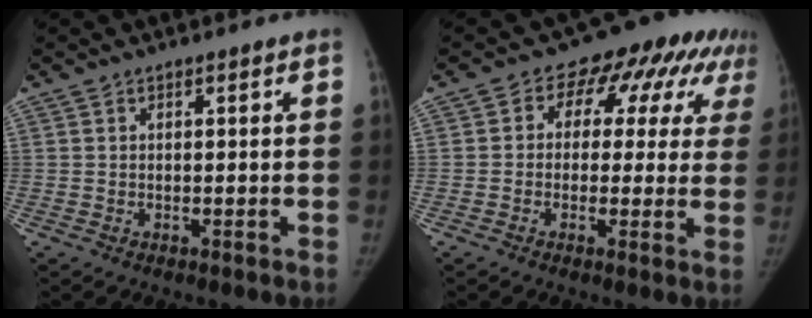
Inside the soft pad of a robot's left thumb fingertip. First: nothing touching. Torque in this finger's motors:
{"motor_torque": [-0.34, 0.26, -0.15, 0.22, -0.06]}